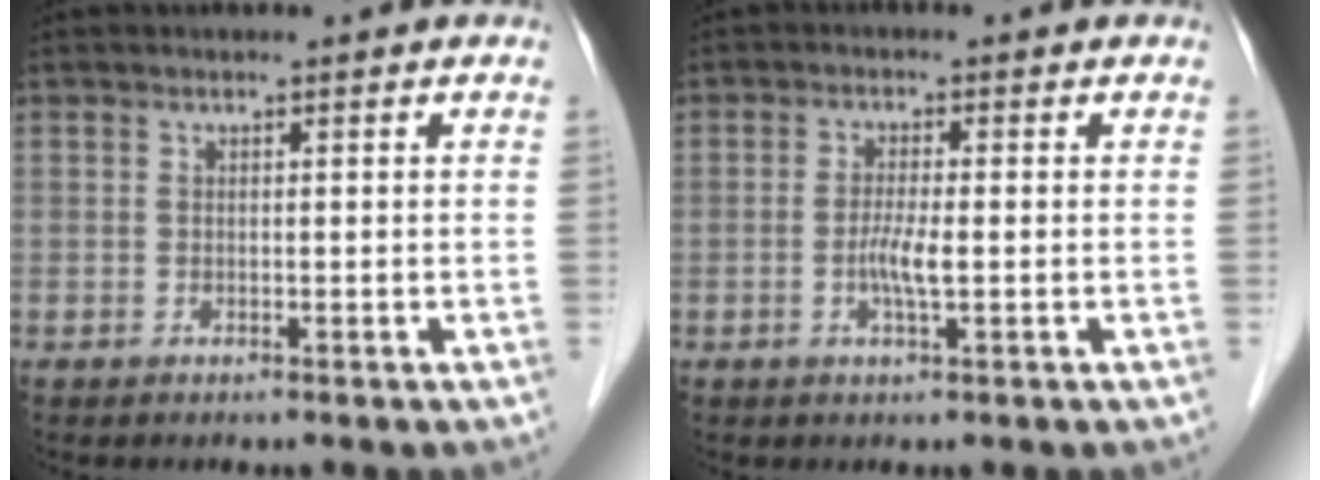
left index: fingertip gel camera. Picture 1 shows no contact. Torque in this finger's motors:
{"motor_torque": [0.43, 0.35, 0.10, 0.06]}